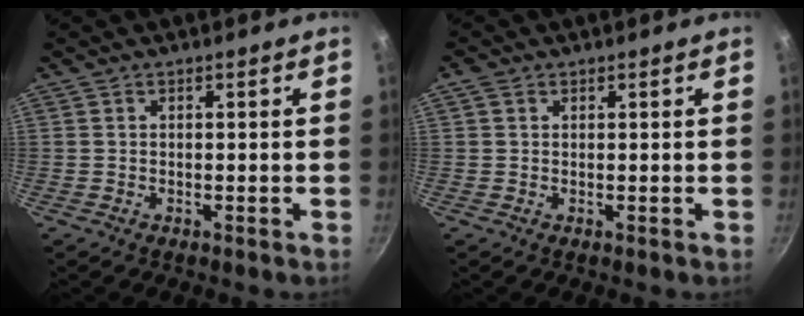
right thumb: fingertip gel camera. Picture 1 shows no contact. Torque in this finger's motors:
{"motor_torque": [0.89, 1.25, 0.17, 0.00, 0.14]}